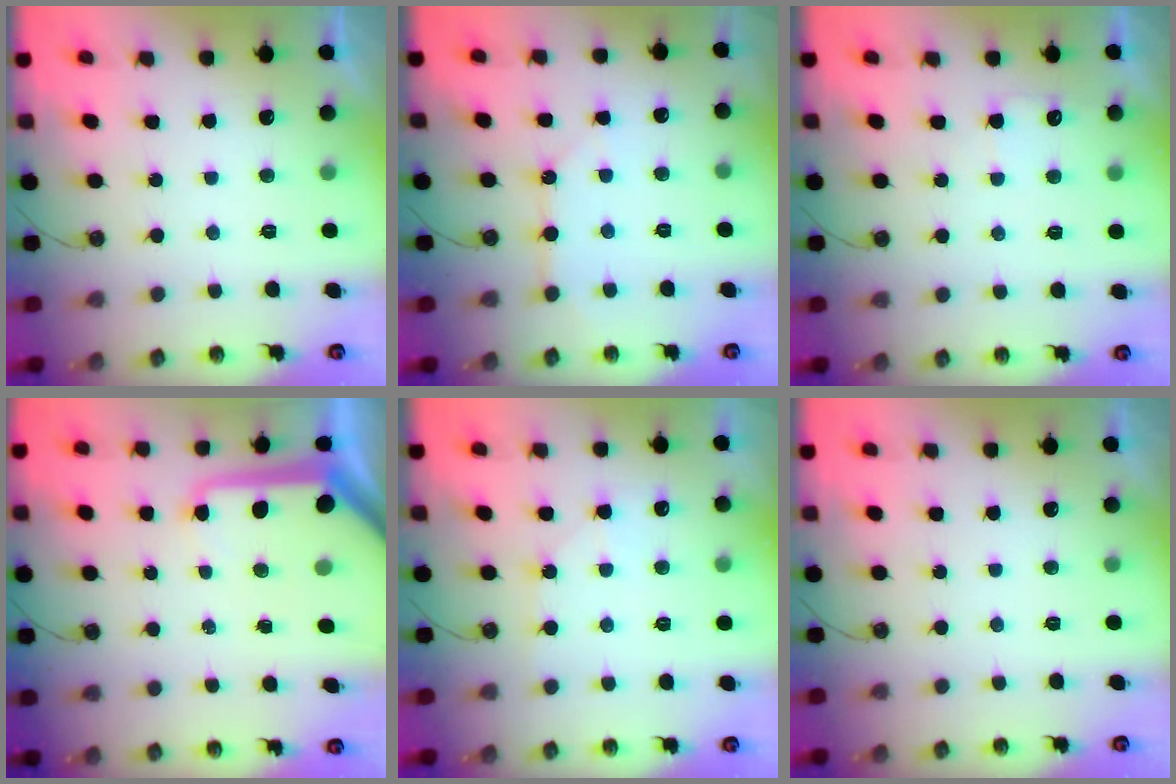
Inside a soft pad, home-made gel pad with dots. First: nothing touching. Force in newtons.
{"total": 4.7, "press": 4.7, "slide": 0.3}
{"total": 4.6, "press": 4.5, "slide": 0.6}
{"total": 12.8, "press": 12.7, "slide": 1.3}
{"total": 5.8, "press": 5.7, "slide": 0.7}
{"total": 0.0}